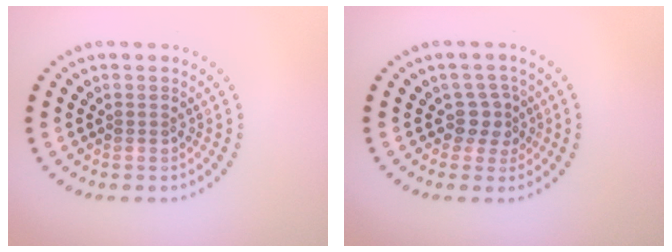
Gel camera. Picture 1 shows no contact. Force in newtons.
{"total": 2.2, "press": 1.7, "slide": 1.4}